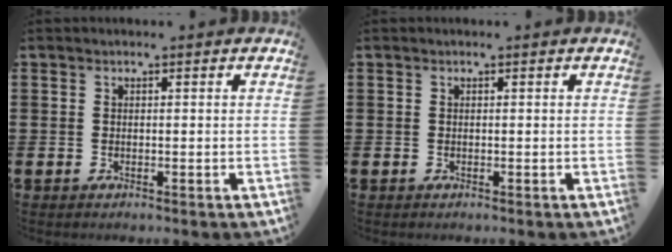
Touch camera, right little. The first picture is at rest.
{"total": 0.0}